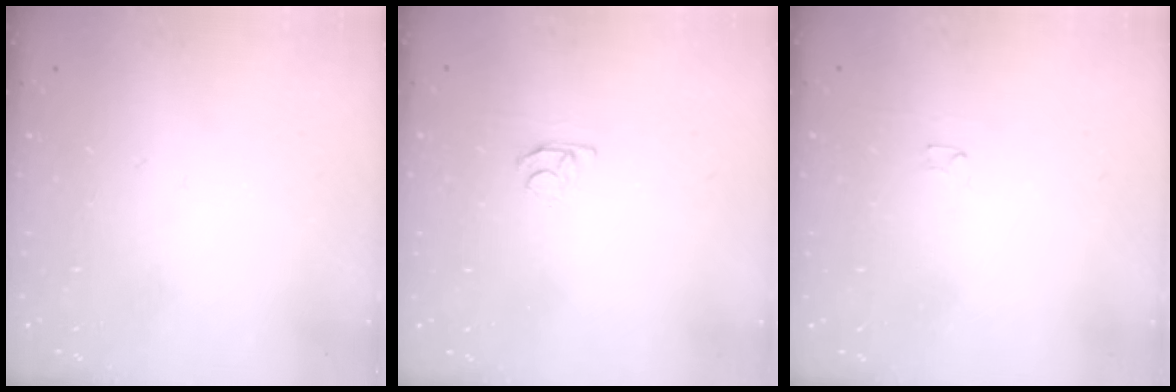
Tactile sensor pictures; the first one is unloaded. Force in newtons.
{"total": 3.1, "press": 3.1, "slide": 0.3}
{"total": 1.2, "press": 1.2, "slide": 0.0}